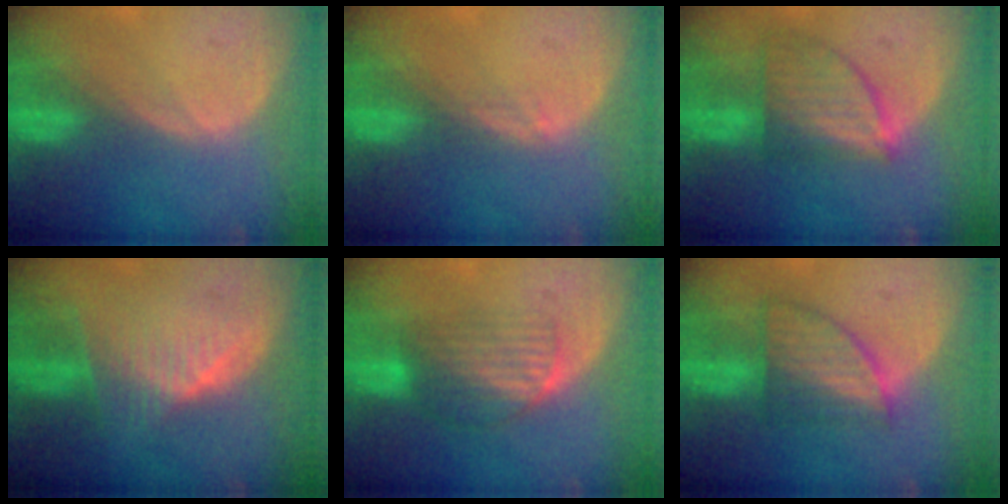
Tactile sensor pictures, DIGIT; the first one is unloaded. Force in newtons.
{"total": 1.0, "press": 0.7, "slide": 0.7}
{"total": 7.4, "press": 6.8, "slide": 2.9}
{"total": 7.0, "press": 6.5, "slide": 2.8}
{"total": 6.8, "press": 6.0, "slide": 3.3}
{"total": 6.9, "press": 6.5, "slide": 2.5}